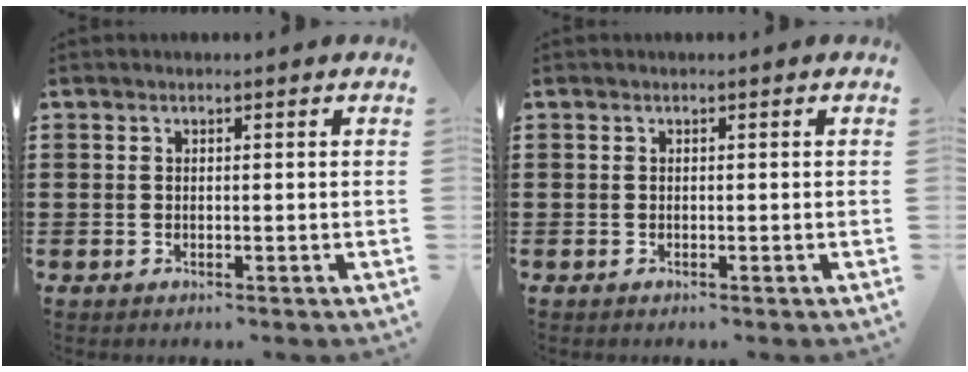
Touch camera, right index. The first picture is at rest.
{"total": 0.0}